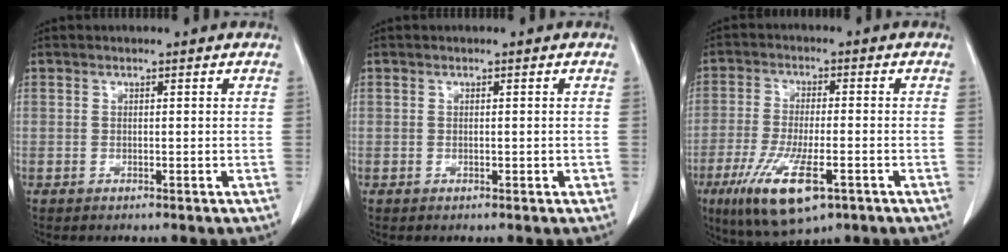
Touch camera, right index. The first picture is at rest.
{"total": 0.6, "force": [-0.1, 0.4, 0.5], "torque": [-0.006, 0.001, -0.001]}
{"total": 11.8, "force": [-5.7, 3.0, 9.9], "torque": [-0.191, -0.027, -0.091]}